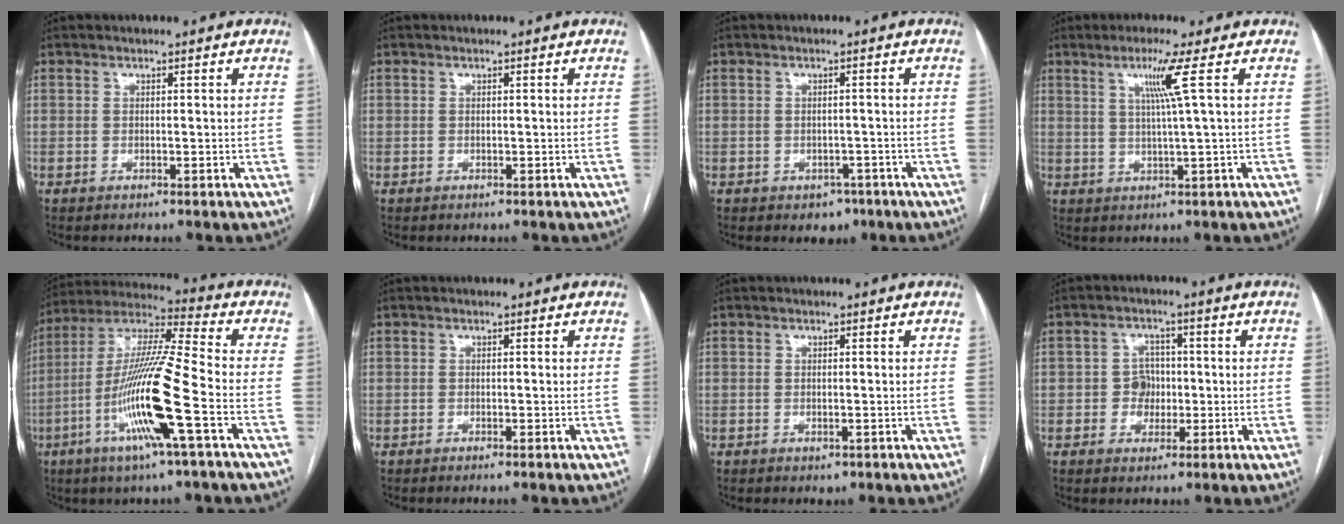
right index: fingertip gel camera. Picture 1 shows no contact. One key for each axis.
{"total": 0.0}
{"total": 2.9, "fx": -1.6, "fy": 2.2, "fz": 1.1, "tx": -0.006, "ty": 0.007, "tz": -0.013}
{"total": 5.2, "fx": 1.9, "fy": -1.7, "fz": 4.5, "tx": -0.089, "ty": -0.006, "tz": 0.038}
{"total": 16.8, "fx": -5.6, "fy": -0.2, "fz": 15.8, "tx": -0.316, "ty": -0.010, "tz": -0.113}
{"total": 0.6, "fx": -0.4, "fy": -0.1, "fz": 0.5, "tx": -0.012, "ty": 0.000, "tz": -0.007}
{"total": 0.9, "fx": -0.4, "fy": 0.5, "fz": 0.7, "tx": -0.011, "ty": -0.002, "tz": -0.001}
{"total": 3.9, "fx": -0.5, "fy": 3.5, "fz": 1.5, "tx": -0.019, "ty": 0.013, "tz": -0.006}